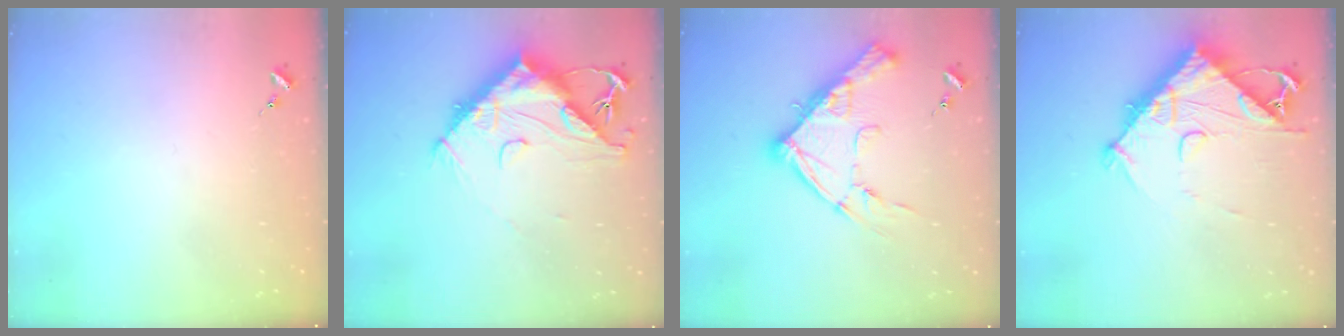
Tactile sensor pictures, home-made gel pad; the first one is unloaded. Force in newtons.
{"total": 15.7, "press": 15.6, "slide": 1.4}
{"total": 17.3, "press": 17.2, "slide": 1.6}
{"total": 13.1, "press": 13.0, "slide": 1.0}